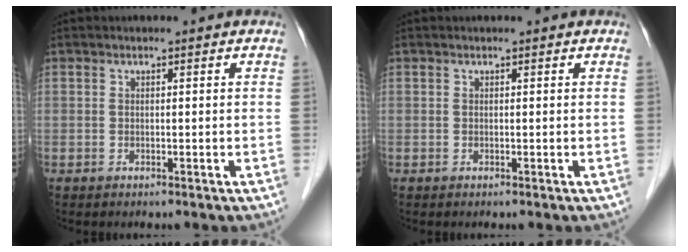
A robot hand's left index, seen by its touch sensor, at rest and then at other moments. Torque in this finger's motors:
{"motor_torque": [-0.02, 0.02, 0.00, 0.00]}